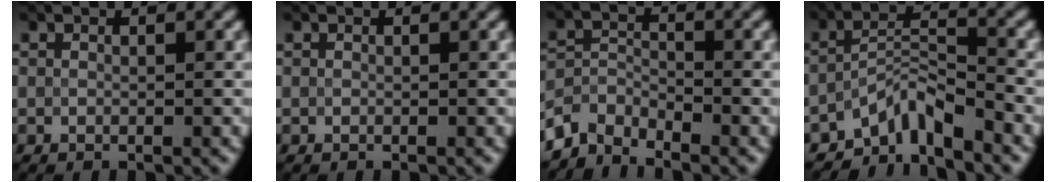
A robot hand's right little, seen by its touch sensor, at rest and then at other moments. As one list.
[{"total": 0.0}, {"total": 3.2, "force": [-3.0, 1.1, 0.4], "torque": [-0.008, 0.003, -0.075]}, {"total": 4.4, "force": [-3.6, 1.2, 2.1], "torque": [-0.030, 0.010, -0.075]}]